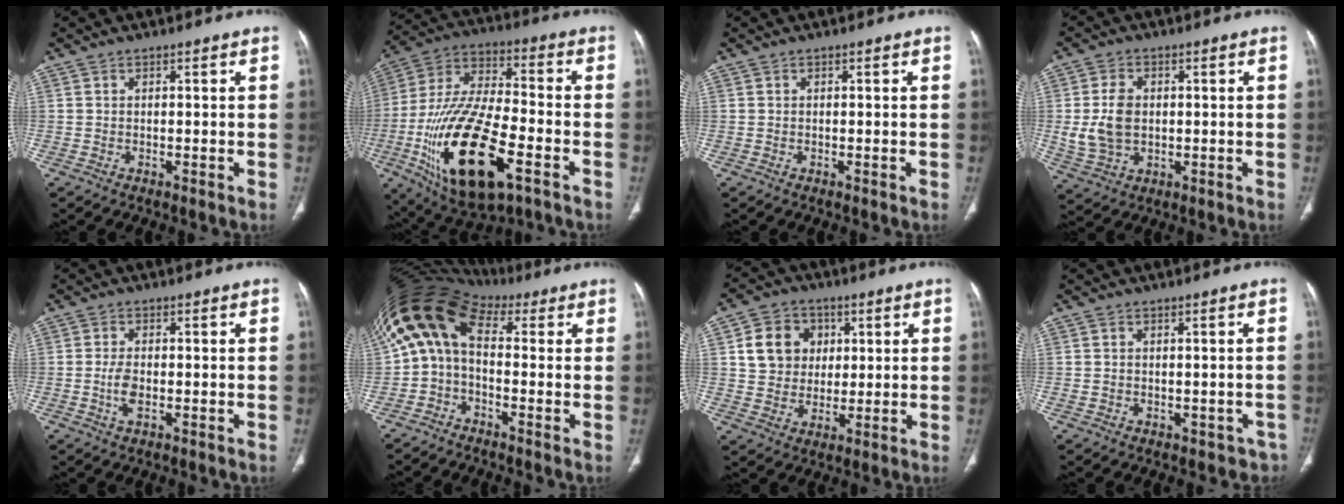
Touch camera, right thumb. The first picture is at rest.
{"total": 25.0, "force": [-9.1, 10.2, 20.9], "torque": [-0.427, 0.017, -0.151]}
{"total": 0.0}
{"total": 8.3, "force": [0.3, 5.9, 5.8], "torque": [-0.110, 0.000, 0.017]}
{"total": 3.6, "force": [-0.8, 1.8, 3.0], "torque": [-0.066, 0.004, -0.015]}
{"total": 11.3, "force": [1.8, 7.0, 8.7], "torque": [-0.163, 0.050, 0.022]}
{"total": 10.6, "force": [2.9, 9.2, 4.5], "torque": [-0.046, -0.002, 0.051]}
{"total": 4.1, "force": [-1.4, 3.5, 1.5], "torque": [-0.005, 0.022, -0.007]}